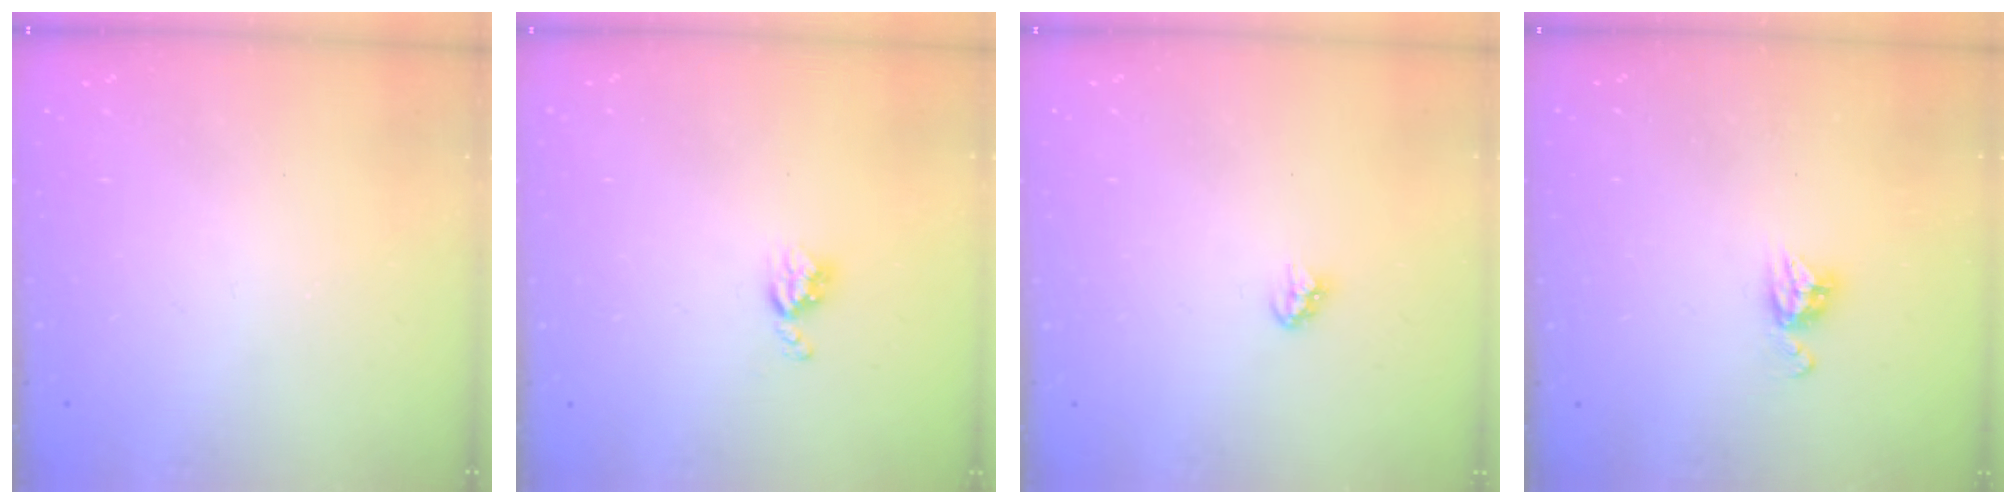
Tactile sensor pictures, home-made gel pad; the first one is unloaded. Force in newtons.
{"total": 5.1, "press": 5.1, "slide": 0.7}
{"total": 2.9, "press": 2.9, "slide": 0.2}
{"total": 6.0, "press": 6.0, "slide": 0.4}